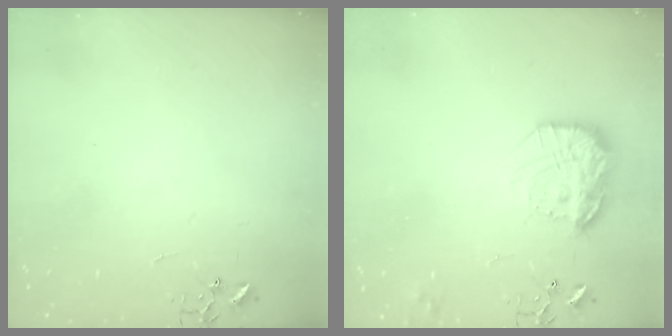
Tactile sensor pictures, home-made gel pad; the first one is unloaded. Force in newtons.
{"total": 17.5, "press": 17.5, "slide": 1.4}